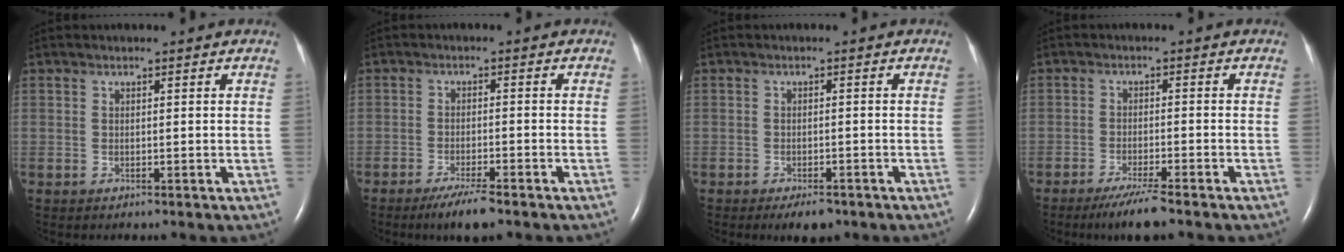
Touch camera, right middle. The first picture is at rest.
{"total": 5.0, "force": [-3.6, 0.5, 3.4], "torque": [-0.066, -0.011, -0.062]}
{"total": 3.4, "force": [-2.5, 1.2, 2.0], "torque": [-0.029, -0.003, -0.031]}
{"total": 5.3, "force": [-4.1, 0.0, 3.3], "torque": [-0.064, -0.015, -0.073]}